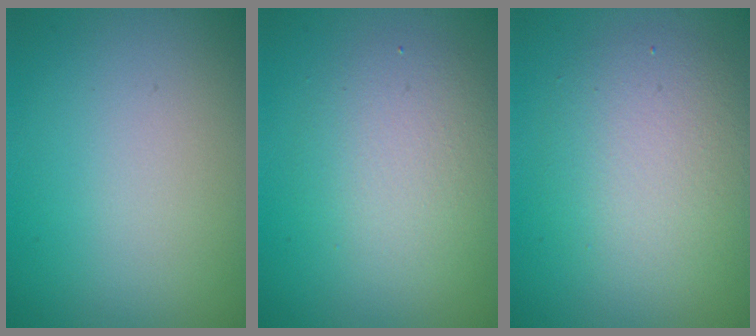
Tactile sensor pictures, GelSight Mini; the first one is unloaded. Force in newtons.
{"total": 3.9, "press": 3.9, "slide": 0.1}
{"total": 4.6, "press": 4.6, "slide": 0.2}